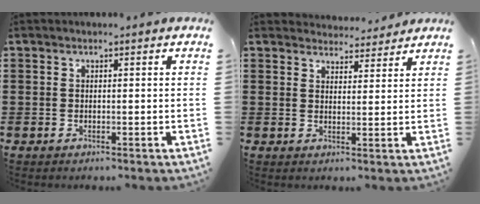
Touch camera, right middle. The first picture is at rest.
{"total": 3.5, "force": [3.4, 0.6, -0.2], "torque": [0.002, -0.015, 0.064]}